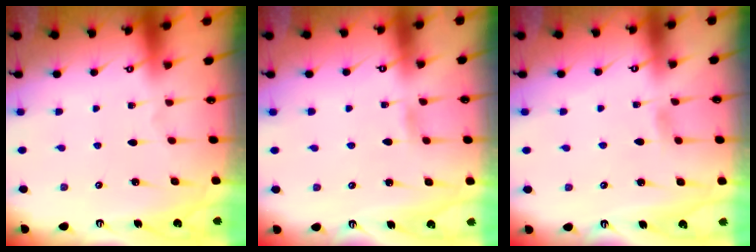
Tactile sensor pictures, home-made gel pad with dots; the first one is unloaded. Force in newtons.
{"total": 2.0, "press": 2.0, "slide": 0.2}
{"total": 2.9, "press": 2.8, "slide": 0.4}